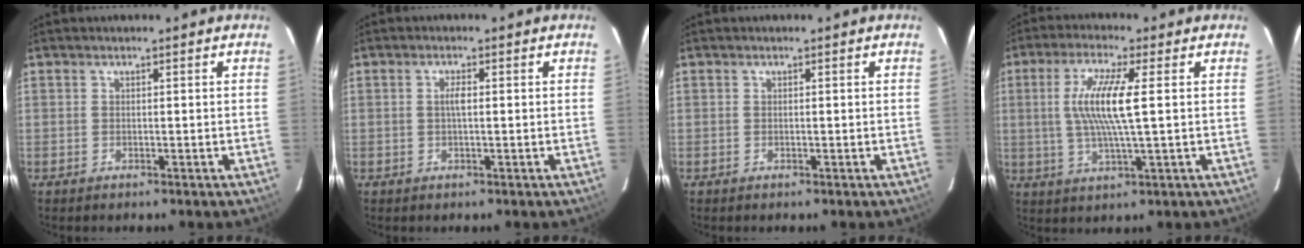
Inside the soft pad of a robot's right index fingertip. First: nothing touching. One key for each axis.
{"total": 1.7, "fx": 0.1, "fy": 0.3, "fz": 1.6, "tx": -0.031, "ty": 0.003, "tz": 0.000}
{"total": 0.0}
{"total": 9.8, "fx": 1.2, "fy": 0.4, "fz": 9.7, "tx": -0.189, "ty": -0.002, "tz": 0.024}